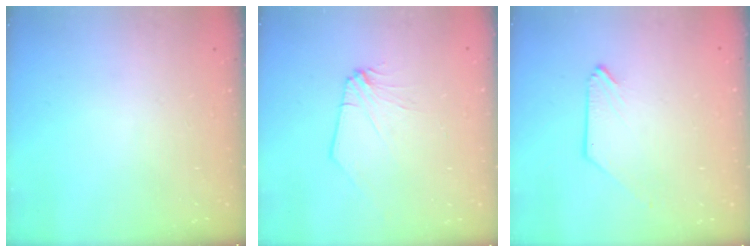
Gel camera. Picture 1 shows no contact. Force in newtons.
{"total": 2.1, "press": 2.1, "slide": 0.2}
{"total": 0.0}